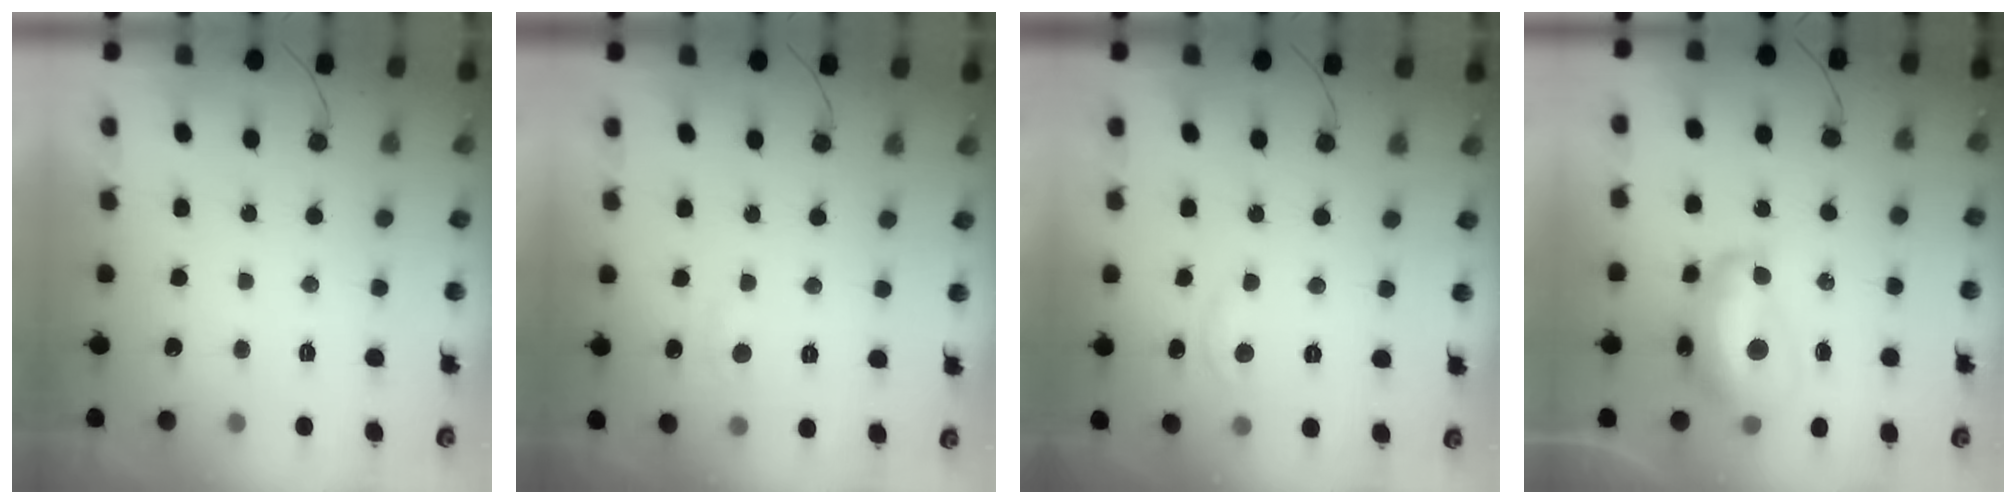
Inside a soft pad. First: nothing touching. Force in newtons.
{"total": 6.2, "press": 6.2, "slide": 0.8}
{"total": 2.8, "press": 2.8, "slide": 0.3}
{"total": 13.7, "press": 13.6, "slide": 1.2}